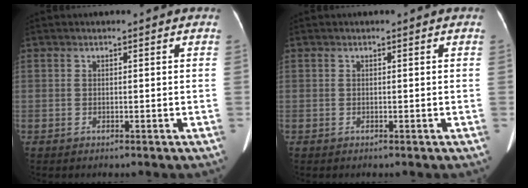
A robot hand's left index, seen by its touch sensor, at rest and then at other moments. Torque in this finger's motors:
{"motor_torque": [0.03, 0.04, 0.00, 0.00]}